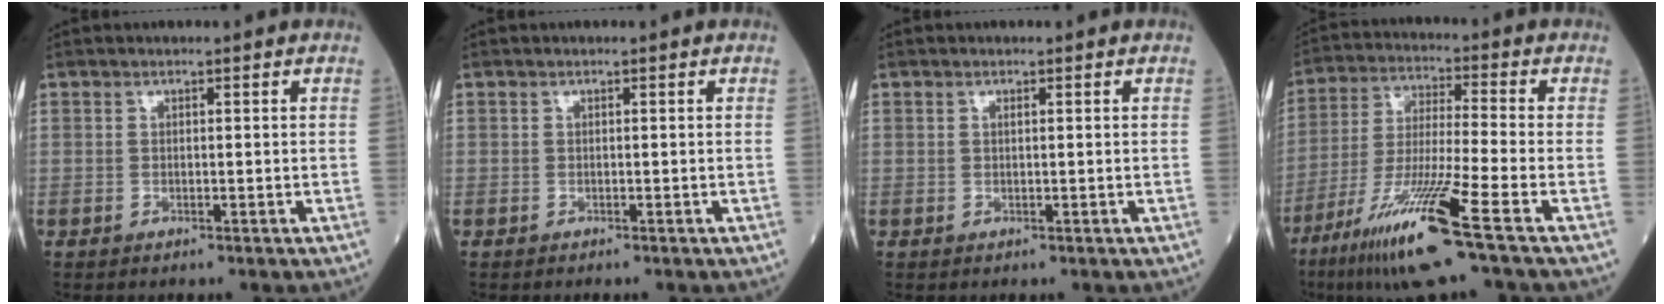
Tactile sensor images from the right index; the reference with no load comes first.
{"total": 0.0}
{"total": 0.0}
{"total": 15.3, "force": [-8.5, -1.0, 12.7], "torque": [-0.259, -0.042, -0.157]}